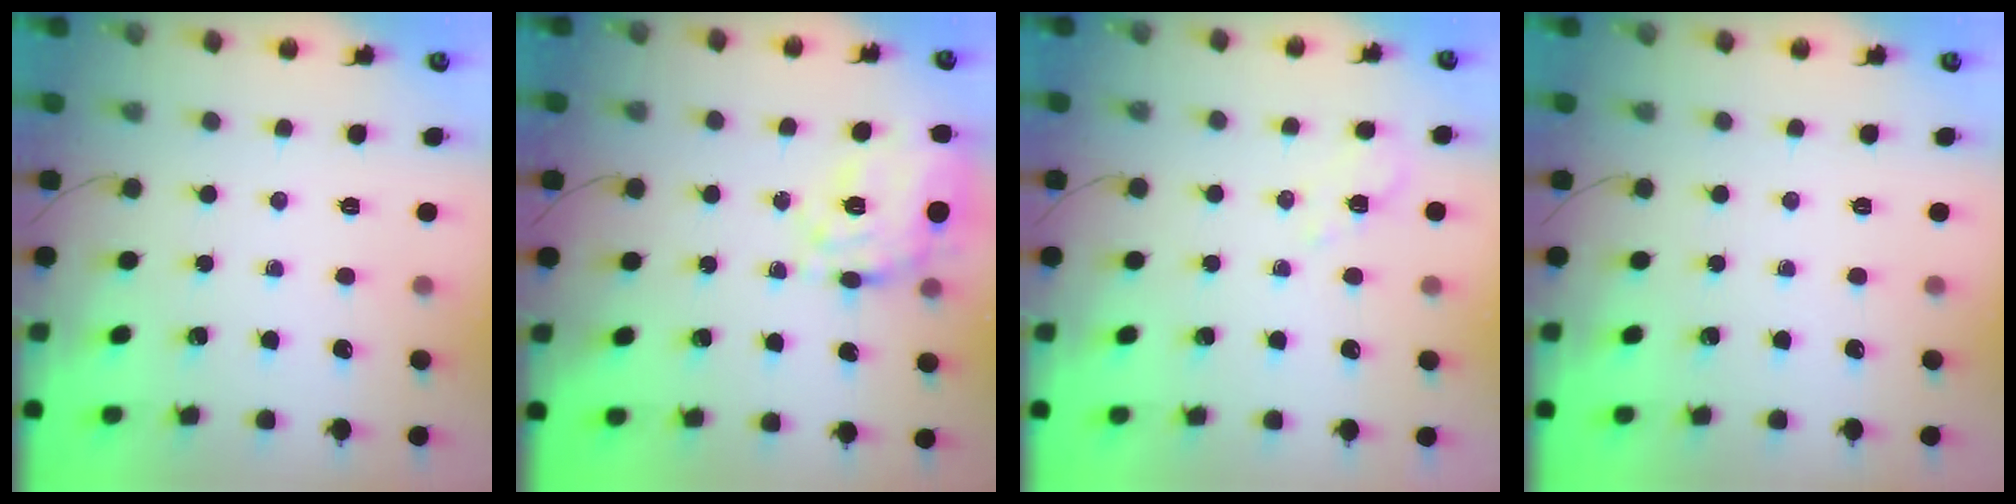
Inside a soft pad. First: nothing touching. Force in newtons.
{"total": 14.1, "press": 13.9, "slide": 2.4}
{"total": 3.2, "press": 2.8, "slide": 1.6}
{"total": 0.0}